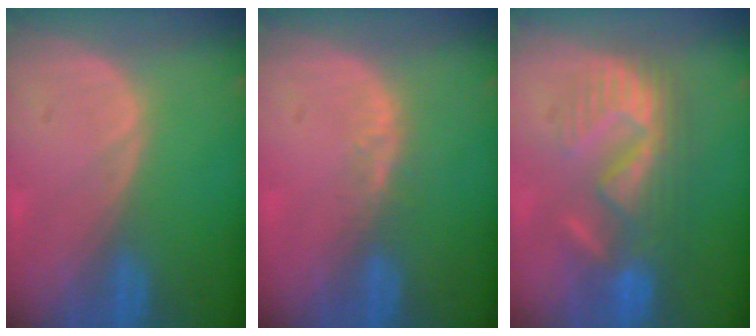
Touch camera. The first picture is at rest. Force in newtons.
{"total": 2.4, "press": 1.8, "slide": 1.5}
{"total": 8.7, "press": 8.6, "slide": 1.5}